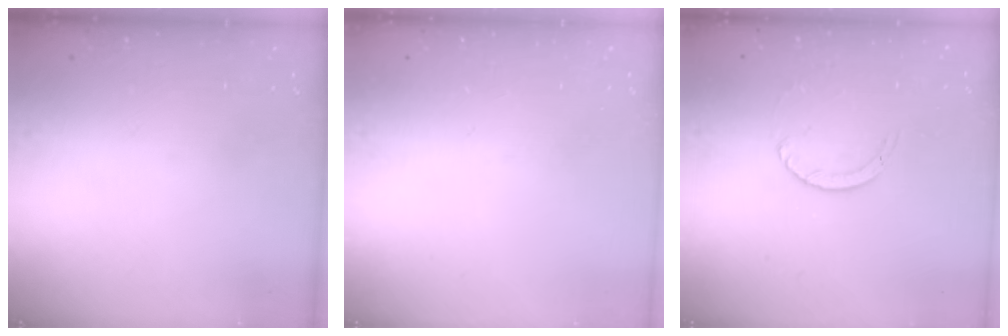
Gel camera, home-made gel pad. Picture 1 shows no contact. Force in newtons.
{"total": 0.0}
{"total": 1.1, "press": 1.1, "slide": 0.1}